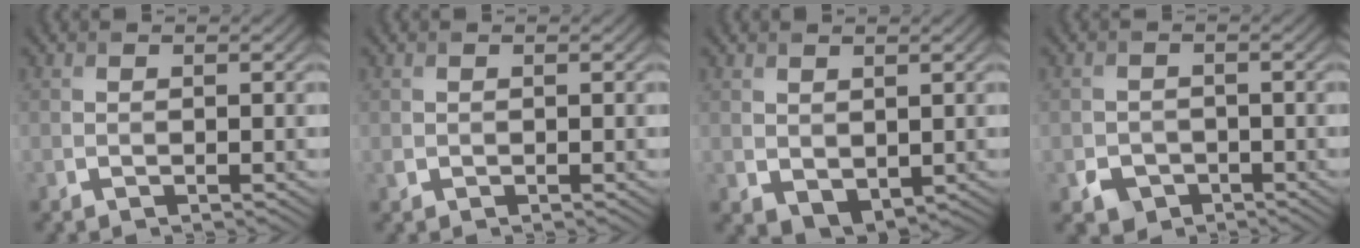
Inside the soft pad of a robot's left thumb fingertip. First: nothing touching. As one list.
[{"total": 0.6, "force": [0.1, 0.6, 0.1], "torque": [-0.005, -0.005, 0.004]}, {"total": 3.2, "force": [0.5, 2.4, 2.0], "torque": [-0.049, -0.014, 0.018]}, {"total": 3.2, "force": [-1.6, 2.6, 1.0], "torque": [-0.021, -0.009, -0.030]}]